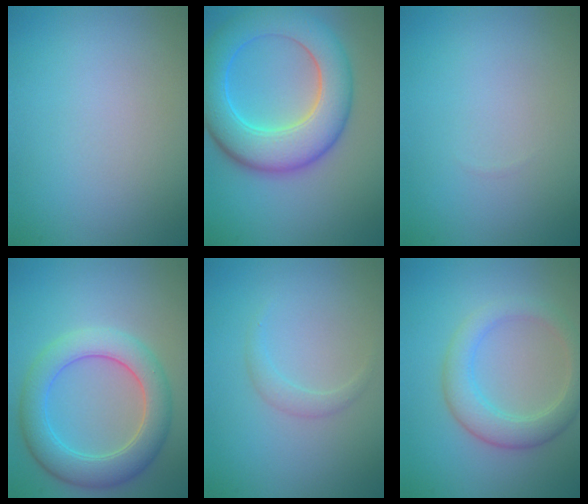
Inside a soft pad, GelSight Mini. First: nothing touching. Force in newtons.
{"total": 8.7, "press": 8.7, "slide": 0.4}
{"total": 0.0}
{"total": 6.3, "press": 6.3, "slide": 0.2}
{"total": 1.1, "press": 1.1, "slide": 0.1}
{"total": 3.9, "press": 3.9, "slide": 0.0}